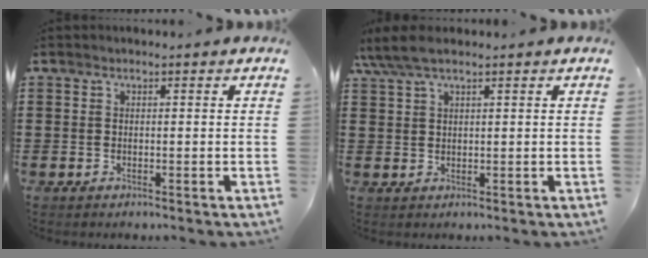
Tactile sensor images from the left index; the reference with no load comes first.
{"total": 4.5, "force": [3.0, 0.9, 3.3], "torque": [-0.075, 0.004, 0.054]}